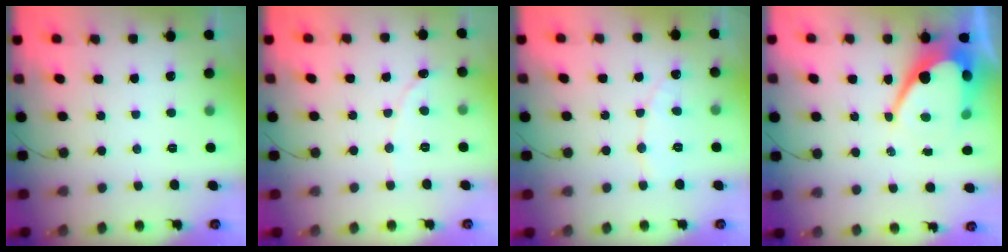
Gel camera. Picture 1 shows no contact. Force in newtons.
{"total": 1.0, "press": 1.0, "slide": 0.1}
{"total": 6.0, "press": 6.0, "slide": 0.5}
{"total": 13.5, "press": 13.4, "slide": 0.9}